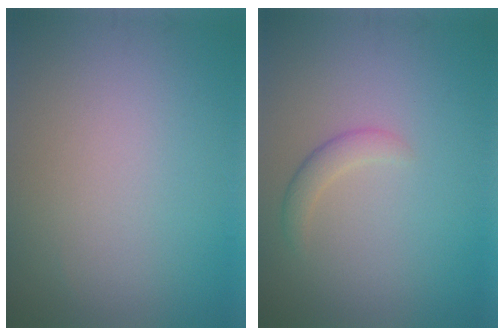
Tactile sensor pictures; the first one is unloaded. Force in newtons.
{"total": 1.7, "press": 1.7, "slide": 0.1}